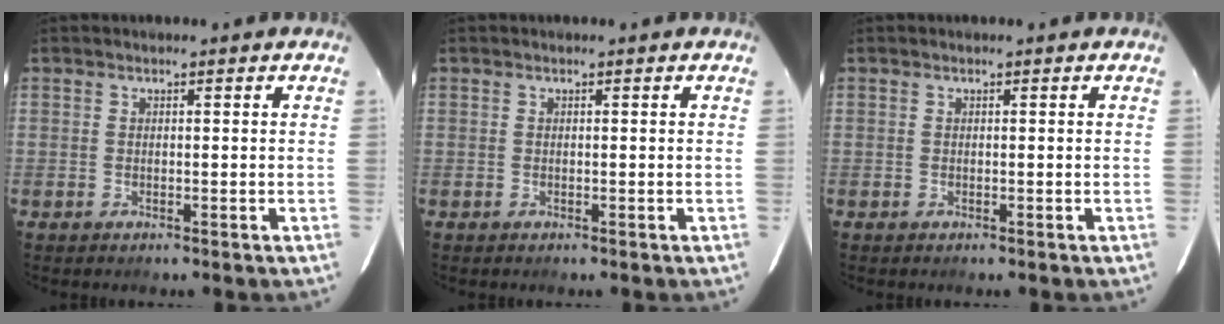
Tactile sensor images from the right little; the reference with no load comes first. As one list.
[{"total": 0.0}, {"total": 0.0}]